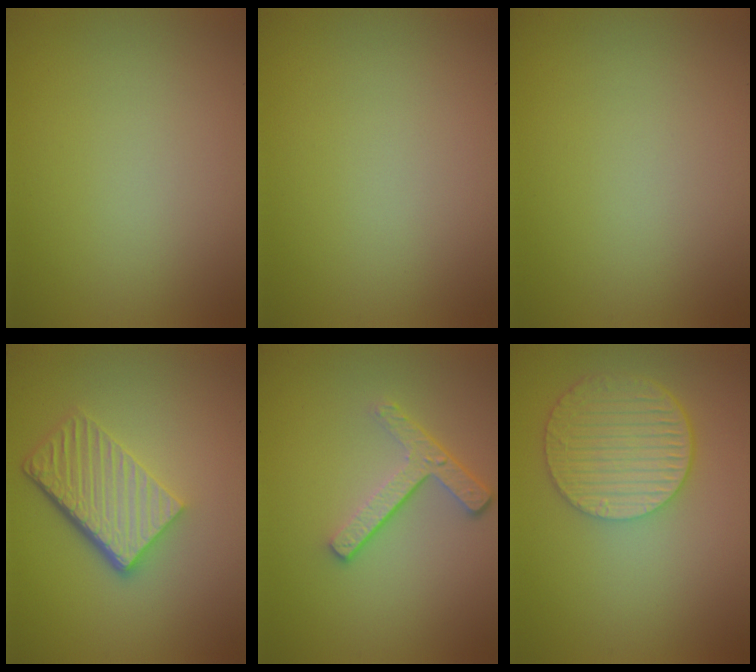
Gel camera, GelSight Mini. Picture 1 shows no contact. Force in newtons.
{"total": 0.0}
{"total": 0.0}
{"total": 6.0, "press": 4.1, "slide": 4.4}
{"total": 3.6, "press": 2.7, "slide": 2.5}
{"total": 6.0, "press": 4.4, "slide": 4.0}